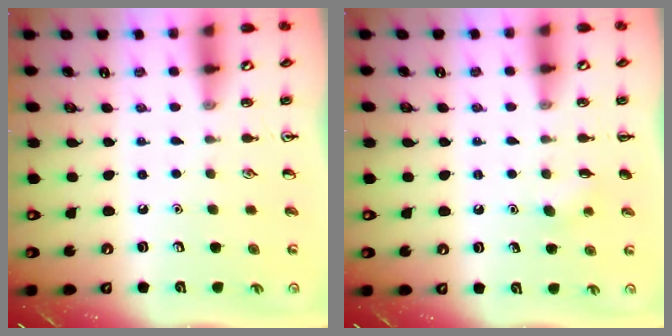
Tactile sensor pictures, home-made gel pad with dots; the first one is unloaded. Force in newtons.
{"total": 3.8, "press": 3.7, "slide": 0.9}